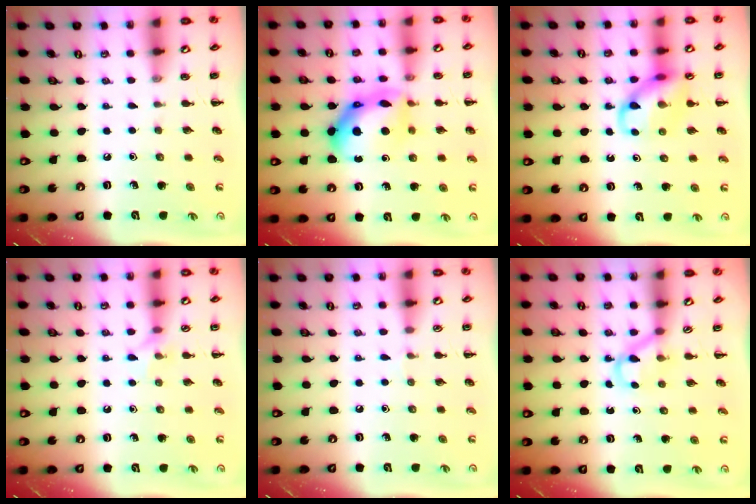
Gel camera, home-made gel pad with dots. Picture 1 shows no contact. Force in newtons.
{"total": 13.6, "press": 13.6, "slide": 0.8}
{"total": 11.3, "press": 11.2, "slide": 1.6}
{"total": 5.6, "press": 5.5, "slide": 1.1}
{"total": 2.9, "press": 2.8, "slide": 1.0}
{"total": 3.3, "press": 3.0, "slide": 1.3}